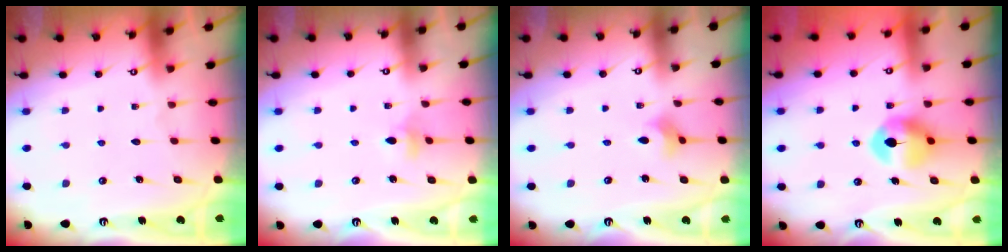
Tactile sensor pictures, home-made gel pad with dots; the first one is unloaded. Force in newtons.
{"total": 4.8, "press": 4.6, "slide": 1.3}
{"total": 2.8, "press": 2.7, "slide": 0.6}
{"total": 9.8, "press": 9.8, "slide": 0.1}